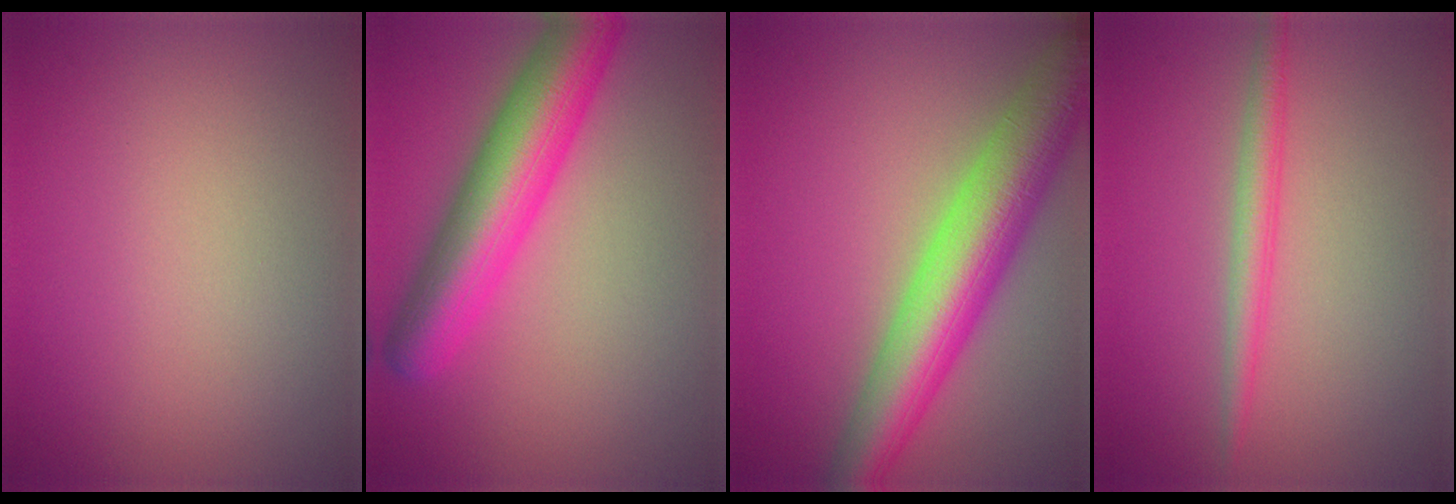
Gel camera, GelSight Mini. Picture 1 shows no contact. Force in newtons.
{"total": 7.7, "press": 7.7, "slide": 0.4}
{"total": 8.7, "press": 8.7, "slide": 0.2}
{"total": 2.2, "press": 2.2, "slide": 0.1}